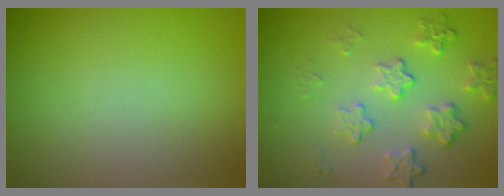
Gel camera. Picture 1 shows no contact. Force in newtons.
{"total": 4.0, "press": 3.1, "slide": 2.5}